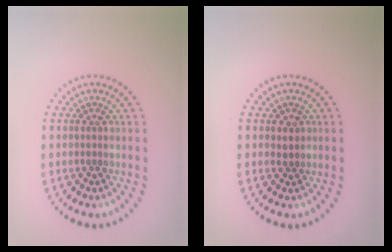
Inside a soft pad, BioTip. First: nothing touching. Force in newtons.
{"total": 0.7, "press": 0.5, "slide": 0.4}